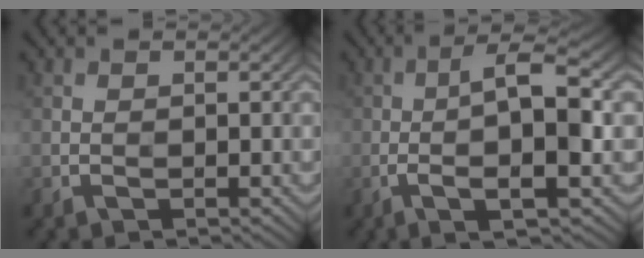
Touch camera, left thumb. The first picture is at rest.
{"total": 7.4, "force": [-0.8, 1.5, 7.2], "torque": [-0.122, 0.016, -0.026]}